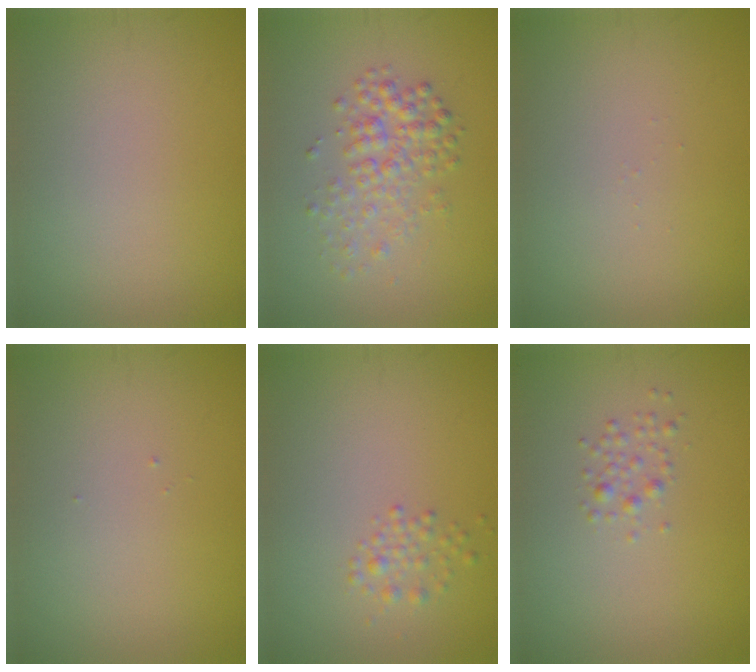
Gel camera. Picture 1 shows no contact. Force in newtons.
{"total": 3.2, "press": 3.2, "slide": 0.1}
{"total": 0.0}
{"total": 0.0}
{"total": 1.4, "press": 1.4, "slide": 0.1}
{"total": 1.2, "press": 1.2, "slide": 0.0}